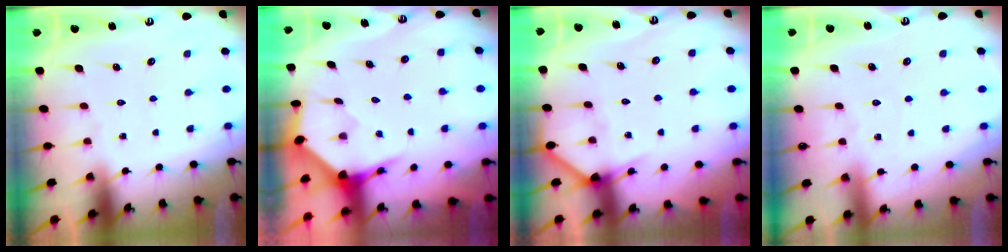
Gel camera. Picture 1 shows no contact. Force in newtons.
{"total": 3.9, "press": 3.8, "slide": 0.5}
{"total": 4.8, "press": 4.8, "slide": 0.3}
{"total": 2.4, "press": 2.4, "slide": 0.3}